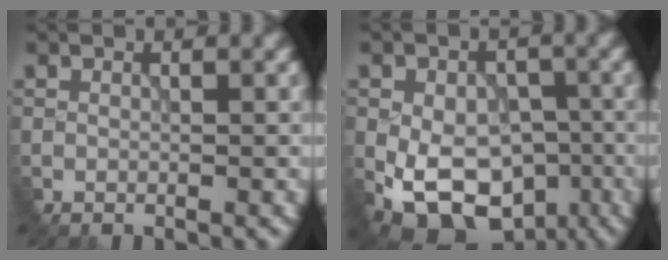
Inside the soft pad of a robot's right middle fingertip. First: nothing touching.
{"total": 10.6, "force": [-4.0, 7.0, 6.9], "torque": [-0.105, -0.017, -0.059]}